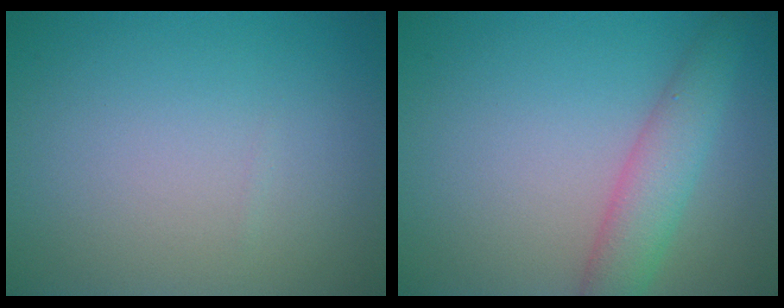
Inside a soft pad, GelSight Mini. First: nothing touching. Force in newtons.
{"total": 3.8, "press": 3.8, "slide": 0.2}